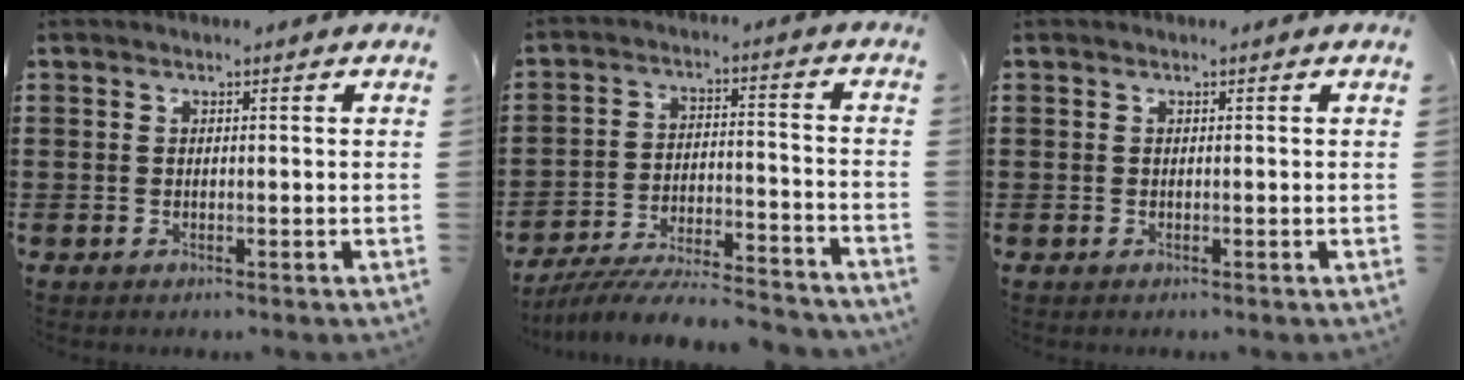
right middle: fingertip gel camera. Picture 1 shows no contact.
{"total": 7.9, "force": [-7.5, 0.5, 2.5], "torque": [-0.041, 0.006, -0.144]}
{"total": 0.0}